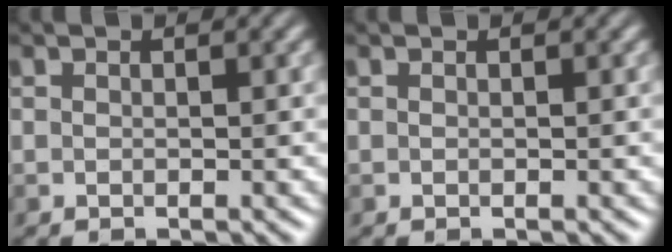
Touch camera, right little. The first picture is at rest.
{"total": 0.0}